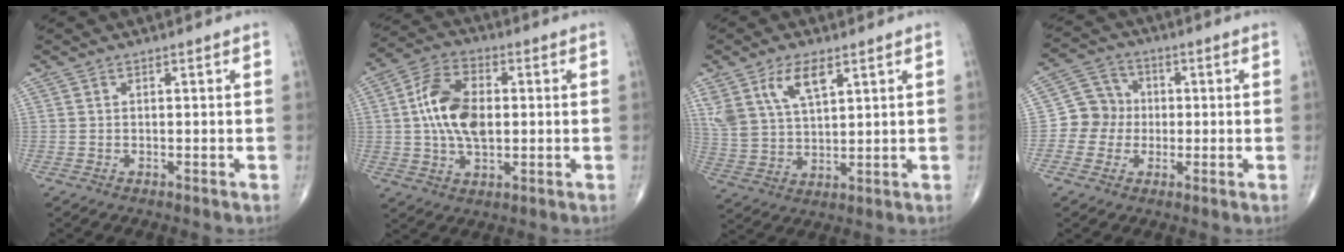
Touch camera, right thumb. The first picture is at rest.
{"total": 12.4, "force": [0.7, 7.1, 10.2], "torque": [-0.187, 0.013, 0.012]}
{"total": 10.0, "force": [5.3, 4.7, 7.0], "torque": [-0.135, -0.017, 0.112]}
{"total": 7.2, "force": [-0.7, 6.9, 2.0], "torque": [0.000, 0.018, -0.025]}